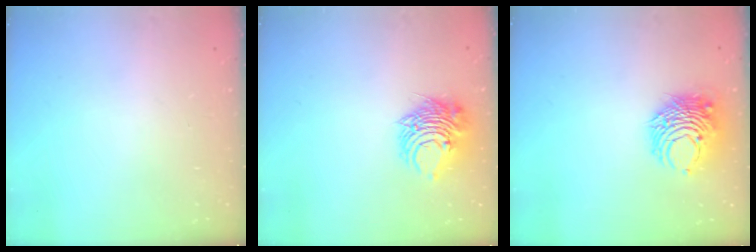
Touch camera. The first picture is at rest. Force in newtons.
{"total": 9.1, "press": 9.1, "slide": 0.4}
{"total": 8.9, "press": 8.8, "slide": 0.7}